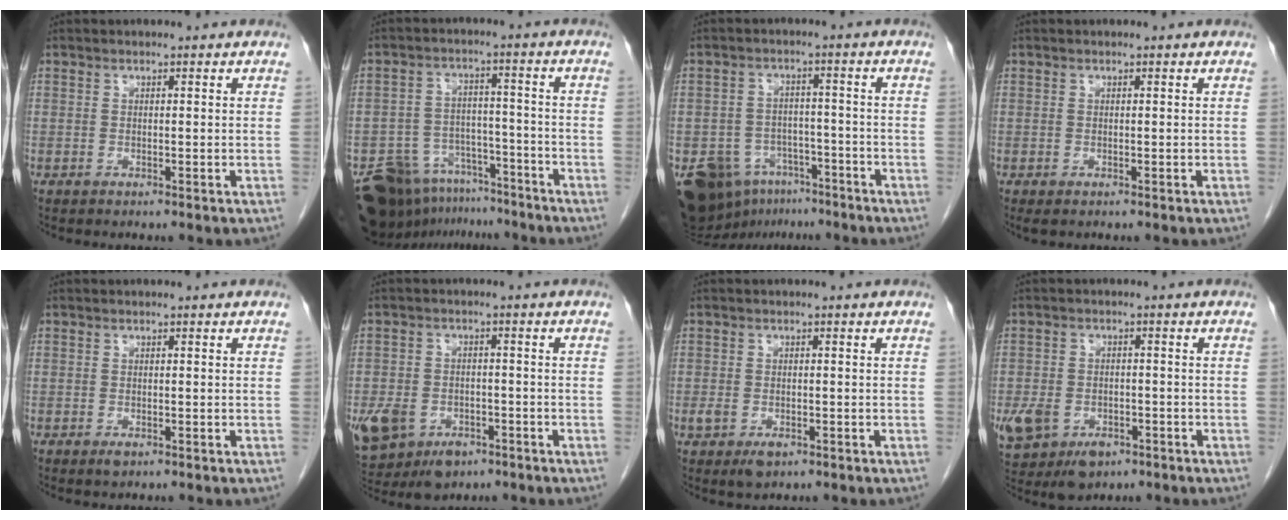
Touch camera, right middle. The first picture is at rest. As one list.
[{"total": 13.2, "force": [-10.8, 6.7, 3.6], "torque": [-0.061, 0.027, -0.167]}, {"total": 14.3, "force": [-8.8, 9.2, 6.5], "torque": [-0.132, 0.008, -0.131]}, {"total": 0.5, "force": [-0.2, 0.3, 0.4], "torque": [-0.006, -0.002, 0.001]}, {"total": 0.9, "force": [-0.5, 0.4, 0.6], "torque": [-0.011, -0.001, -0.002]}, {"total": 15.8, "force": [-7.1, 11.7, 7.8], "torque": [-0.210, 0.008, -0.101]}, {"total": 3.0, "force": [-1.4, 1.8, 2.0], "torque": [-0.036, -0.004, -0.012]}, {"total": 14.4, "force": [-6.1, 10.7, 7.3], "torque": [-0.195, 0.005, -0.084]}]